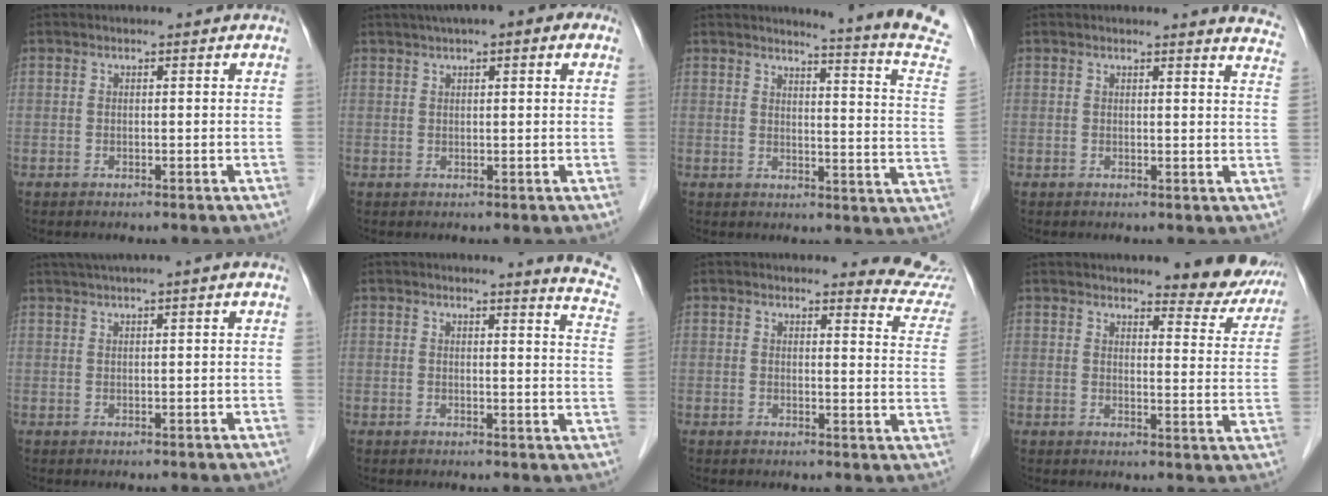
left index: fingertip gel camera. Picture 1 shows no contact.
{"total": 8.1, "force": [5.0, 1.7, 6.2], "torque": [-0.085, 0.040, 0.065]}
{"total": 13.6, "force": [12.4, -2.7, 4.9], "torque": [-0.070, -0.102, 0.120]}
{"total": 6.9, "force": [6.8, 0.2, 1.0], "torque": [0.007, -0.051, 0.038]}
{"total": 3.4, "force": [2.3, -0.8, 2.3], "torque": [-0.044, 0.017, 0.046]}
{"total": 7.4, "force": [7.1, -0.9, 1.8], "torque": [-0.022, -0.068, 0.053]}
{"total": 8.5, "force": [8.4, 0.4, 0.4], "torque": [0.016, -0.066, 0.062]}
{"total": 11.0, "force": [10.0, 2.2, 4.0], "torque": [-0.022, -0.026, 0.099]}